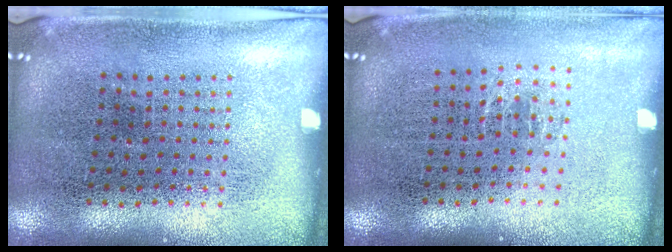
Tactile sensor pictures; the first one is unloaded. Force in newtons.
{"total": 0.7, "press": 0.4, "slide": 0.6}